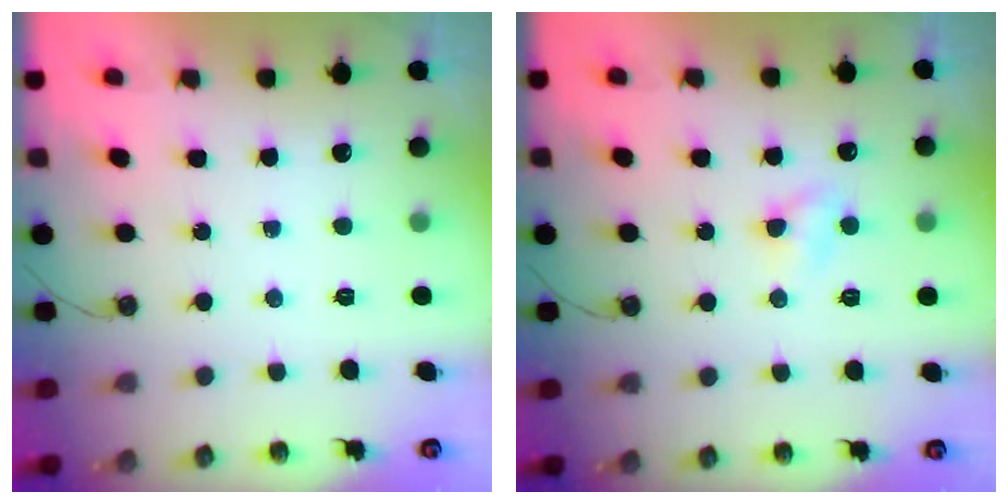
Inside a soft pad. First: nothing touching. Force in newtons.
{"total": 4.0, "press": 4.0, "slide": 0.6}